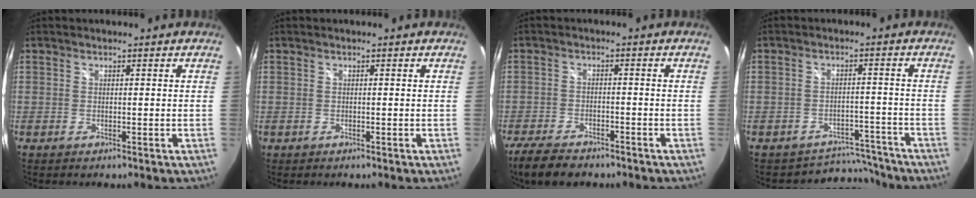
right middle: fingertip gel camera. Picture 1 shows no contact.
{"total": 0.0}
{"total": 8.7, "force": [-6.9, 3.2, 4.1], "torque": [-0.109, -0.017, -0.122]}
{"total": 6.9, "force": [-6.2, 2.8, -1.2], "torque": [0.024, 0.031, -0.085]}